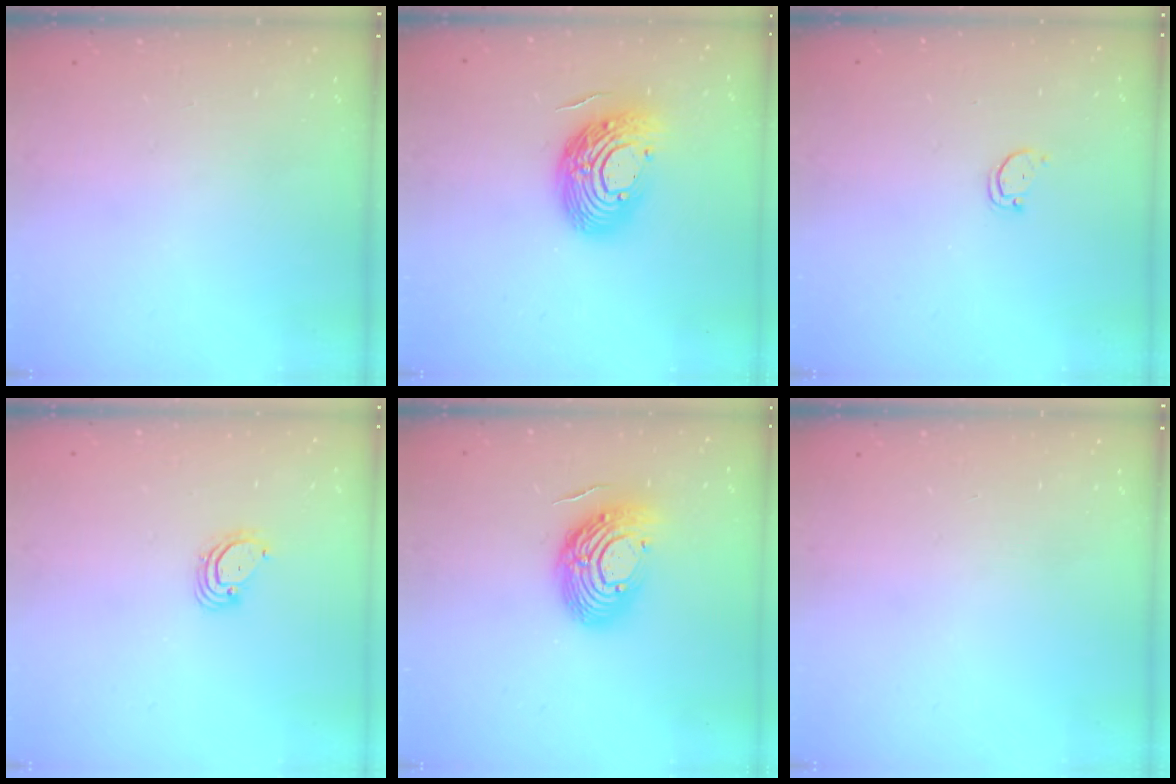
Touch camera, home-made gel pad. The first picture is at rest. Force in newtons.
{"total": 16.1, "press": 16.1, "slide": 1.3}
{"total": 1.8, "press": 1.8, "slide": 0.1}
{"total": 3.7, "press": 3.7, "slide": 0.2}
{"total": 14.9, "press": 14.9, "slide": 1.3}
{"total": 0.0}